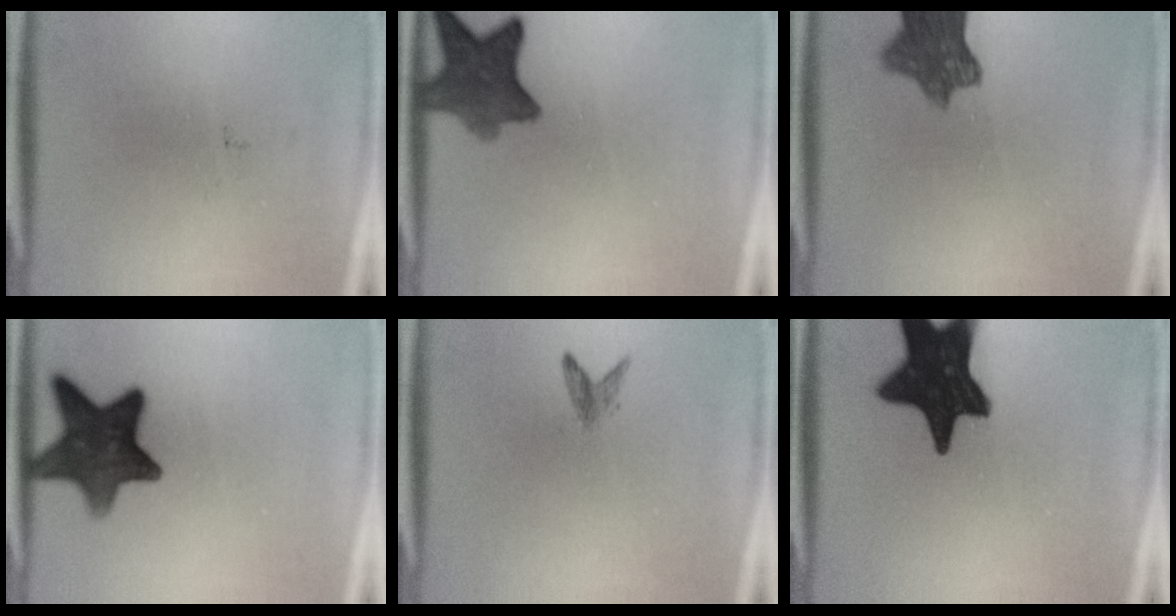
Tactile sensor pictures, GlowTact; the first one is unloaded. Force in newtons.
{"total": 8.6}
{"total": 8.6}
{"total": 12.7}
{"total": 1.3}
{"total": 19.2}